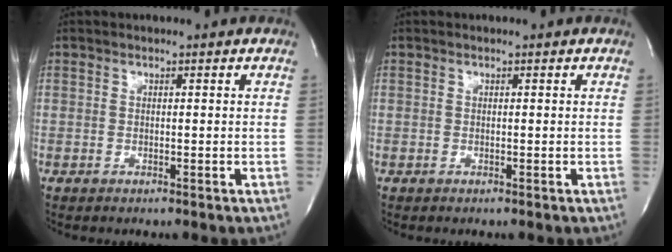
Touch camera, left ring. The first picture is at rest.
{"total": 0.0}